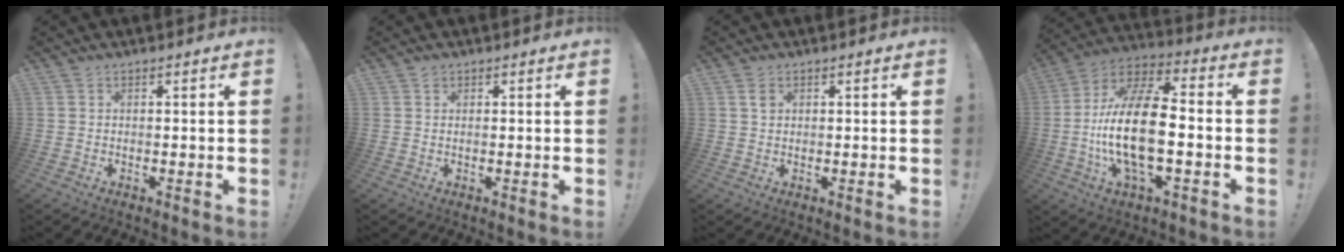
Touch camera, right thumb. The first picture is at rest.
{"total": 0.6, "force": [0.5, 0.2, 0.2], "torque": [-0.001, -0.001, 0.008]}
{"total": 1.6, "force": [0.8, 1.2, 0.8], "torque": [0.003, -0.007, 0.010]}
{"total": 20.4, "force": [-3.0, 8.4, 18.4], "torque": [-0.371, 0.005, -0.054]}